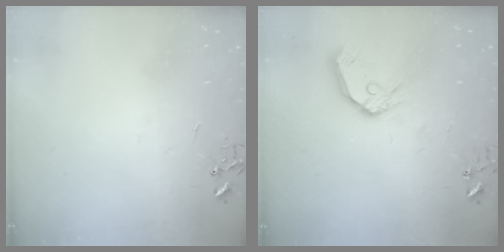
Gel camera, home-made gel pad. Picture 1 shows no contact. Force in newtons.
{"total": 11.3, "press": 11.3, "slide": 1.3}